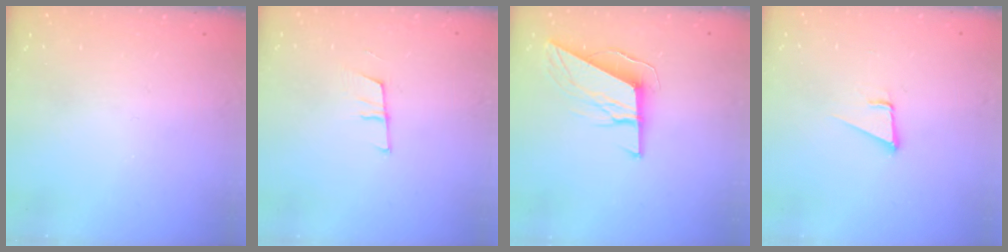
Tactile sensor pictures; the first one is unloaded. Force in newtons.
{"total": 6.0, "press": 5.4, "slide": 2.5}
{"total": 10.1, "press": 10.0, "slide": 1.6}
{"total": 3.6, "press": 2.8, "slide": 2.3}